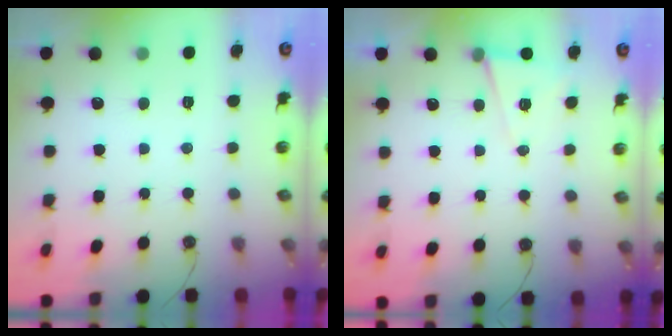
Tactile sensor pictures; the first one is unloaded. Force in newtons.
{"total": 7.7, "press": 6.0, "slide": 4.8}